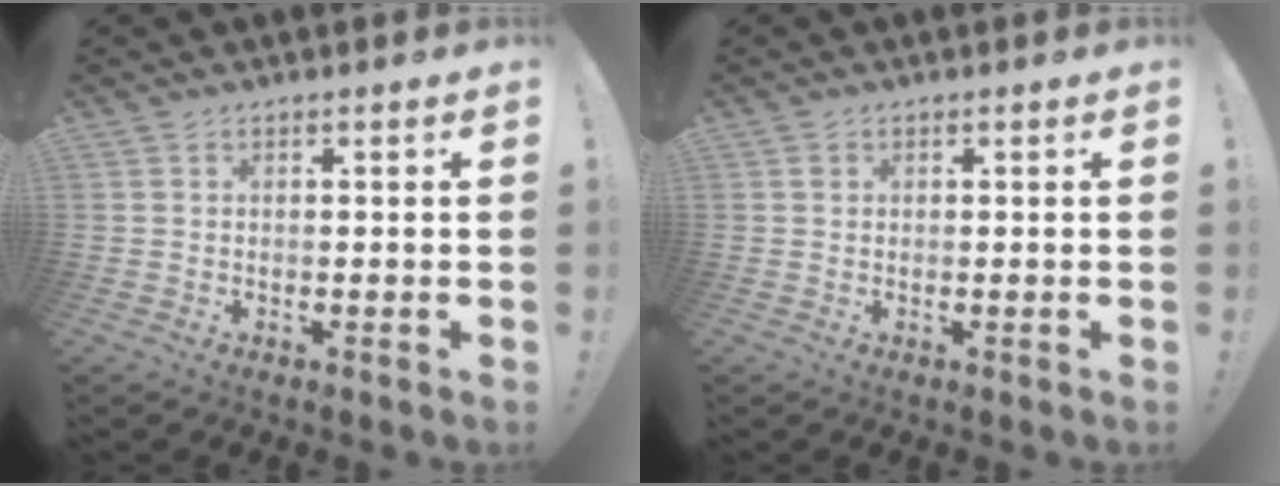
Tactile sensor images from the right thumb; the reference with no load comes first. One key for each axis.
{"total": 0.8, "fx": 0.3, "fy": 0.7, "fz": 0.1, "tx": -0.001, "ty": 0.000, "tz": 0.006}